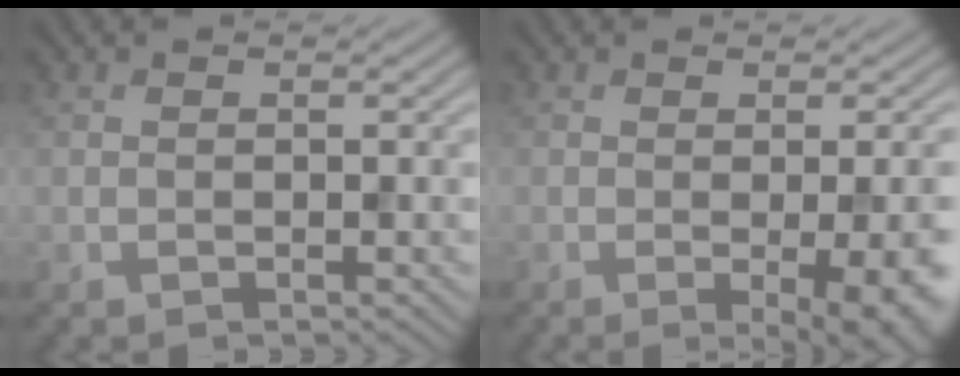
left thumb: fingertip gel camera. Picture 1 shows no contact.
{"total": 8.2, "force": [-2.0, 2.3, 7.7], "torque": [-0.096, -0.011, -0.016]}